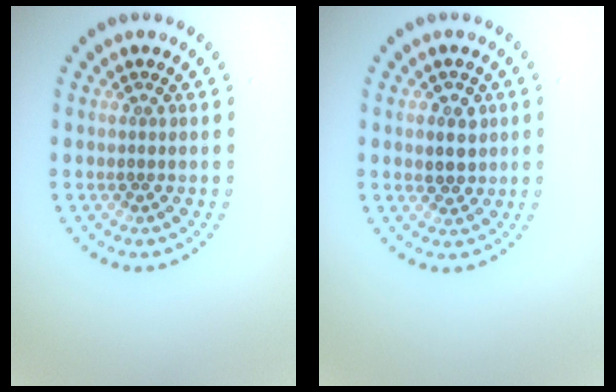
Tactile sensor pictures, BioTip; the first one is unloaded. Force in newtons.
{"total": 2.5, "press": 2.4, "slide": 0.8}